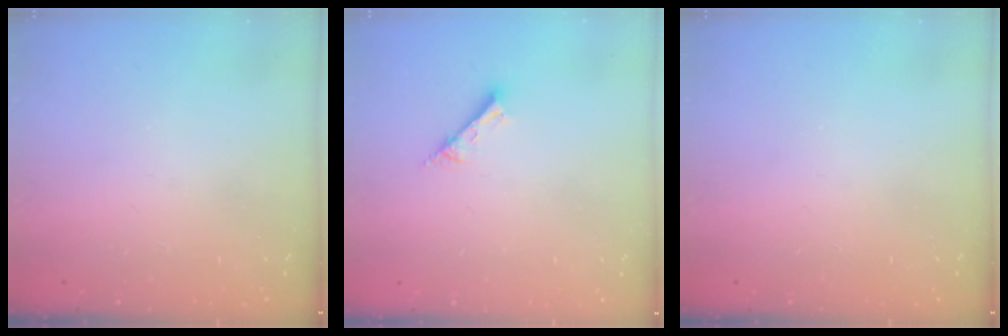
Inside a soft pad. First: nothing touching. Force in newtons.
{"total": 5.0, "press": 5.0, "slide": 0.7}
{"total": 0.0}